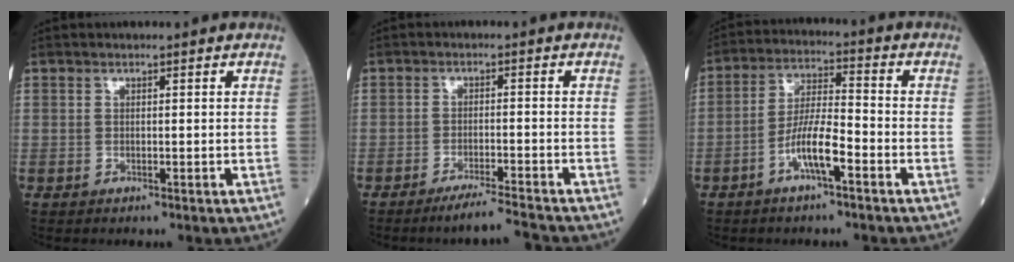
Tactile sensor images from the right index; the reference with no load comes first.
{"total": 5.0, "force": [-4.5, -1.1, 1.7], "torque": [-0.029, -0.016, -0.080]}
{"total": 7.4, "force": [-3.5, 1.1, 6.4], "torque": [-0.128, 0.008, -0.068]}